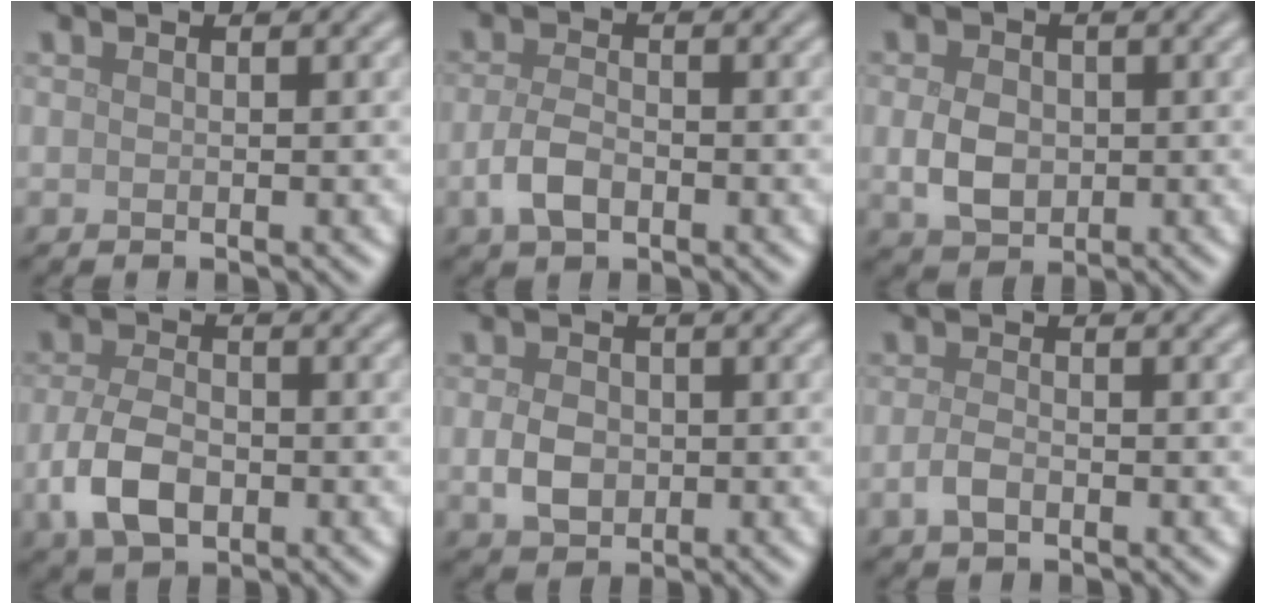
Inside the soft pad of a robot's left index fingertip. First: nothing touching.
{"total": 2.8, "force": [-1.1, 1.5, 2.1], "torque": [-0.044, -0.001, -0.026]}
{"total": 3.6, "force": [-0.2, 2.8, 2.3], "torque": [-0.047, -0.002, -0.006]}
{"total": 5.0, "force": [-1.7, 3.1, 3.6], "torque": [-0.077, -0.004, -0.036]}
{"total": 3.1, "force": [-0.4, 2.4, 1.9], "torque": [-0.040, -0.001, -0.011]}
{"total": 1.6, "force": [-0.8, 0.8, 1.2], "torque": [-0.027, -0.001, -0.019]}